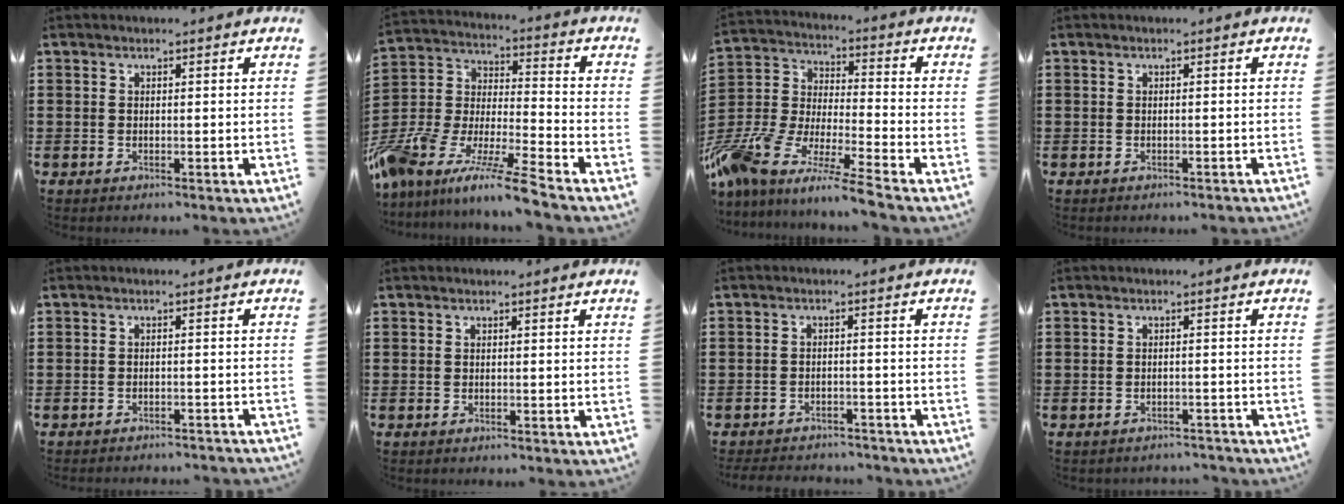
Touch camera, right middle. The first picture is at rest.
{"total": 11.4, "force": [-10.2, 0.2, 5.0], "torque": [-0.103, 0.009, -0.210]}
{"total": 9.5, "force": [-8.8, 0.1, 3.5], "torque": [-0.093, -0.007, -0.188]}
{"total": 0.5, "force": [-0.5, 0.1, 0.0], "torque": [-0.001, -0.001, -0.010]}
{"total": 1.5, "force": [-1.5, -0.1, 0.1], "torque": [-0.006, 0.001, -0.029]}
{"total": 0.0}
{"total": 2.7, "force": [-2.6, 0.3, -0.1], "torque": [-0.006, -0.001, -0.057]}
{"total": 1.4, "force": [-1.4, 0.2, 0.0], "torque": [-0.007, -0.001, -0.029]}